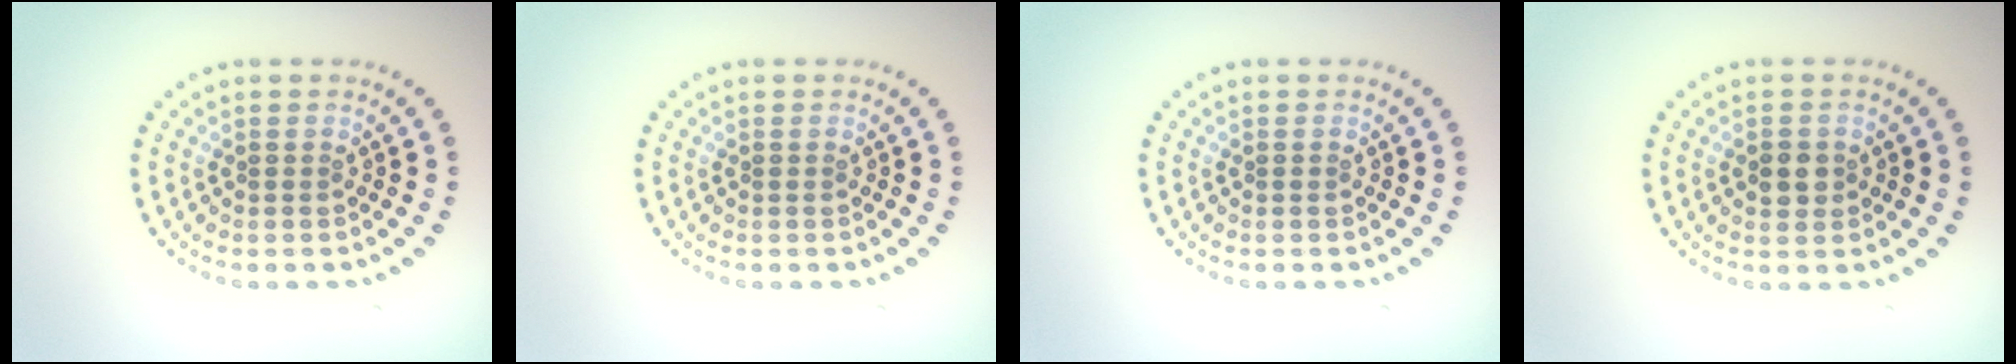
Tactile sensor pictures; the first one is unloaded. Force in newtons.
{"total": 0.0}
{"total": 0.0}
{"total": 1.9, "press": 1.9, "slide": 0.3}